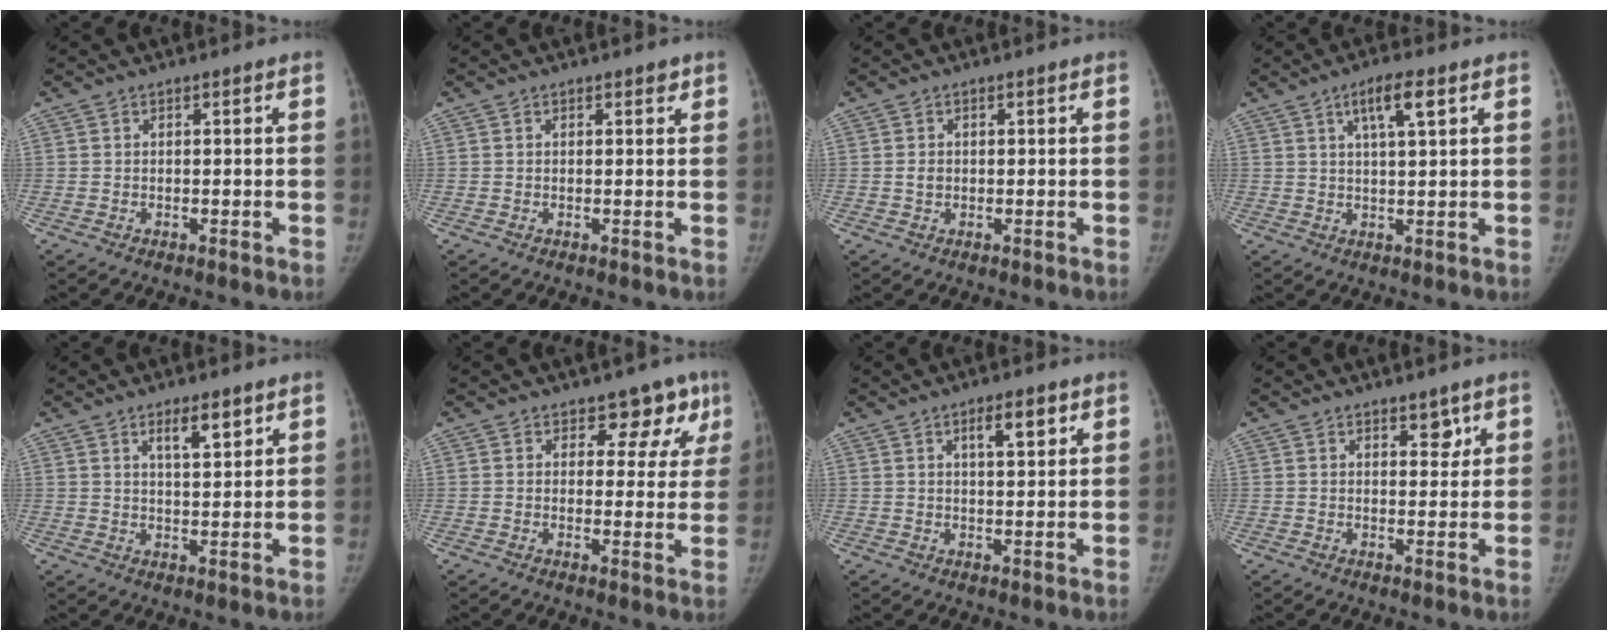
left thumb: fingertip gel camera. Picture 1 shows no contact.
{"total": 0.9, "force": [0.6, 0.4, 0.4], "torque": [0.001, -0.003, 0.005]}
{"total": 1.4, "force": [0.0, 1.1, 0.8], "torque": [-0.013, 0.001, 0.001]}
{"total": 5.7, "force": [2.7, 1.1, 5.0], "torque": [-0.087, -0.003, 0.047]}
{"total": 5.5, "force": [3.2, 1.8, 4.0], "torque": [-0.054, -0.022, 0.055]}
{"total": 7.1, "force": [4.7, 4.7, 2.6], "torque": [0.010, -0.024, 0.046]}
{"total": 4.9, "force": [2.5, 1.6, 3.9], "torque": [-0.053, -0.011, 0.040]}
{"total": 3.0, "force": [1.9, 1.7, 1.6], "torque": [0.001, -0.011, 0.028]}